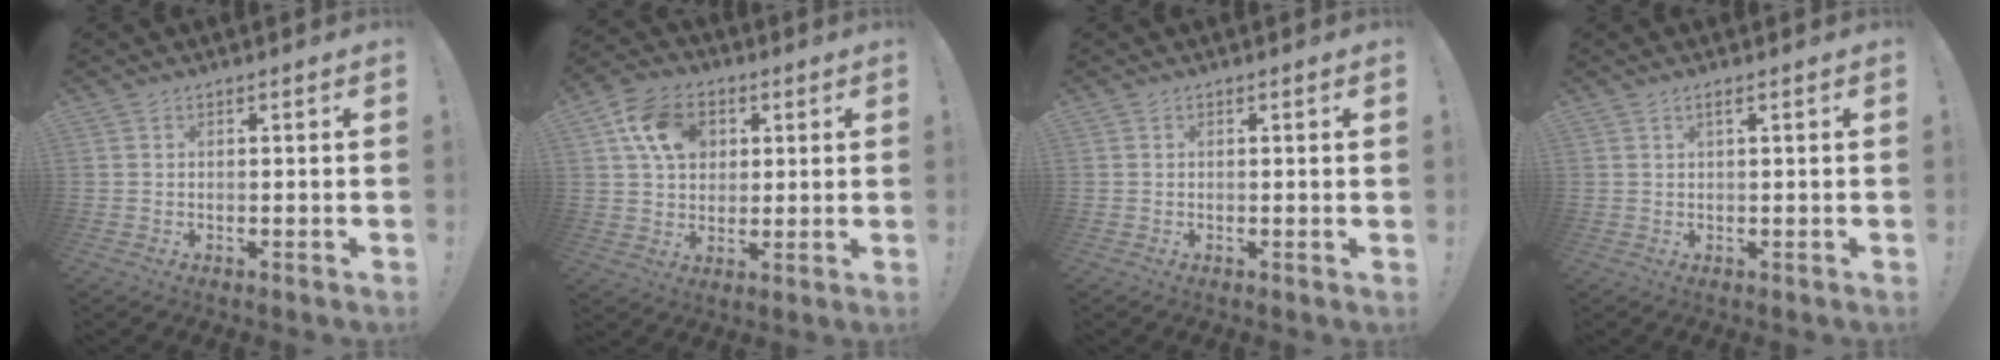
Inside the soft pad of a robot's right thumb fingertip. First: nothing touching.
{"total": 13.6, "force": [5.0, 10.4, 7.2], "torque": [-0.106, -0.004, 0.098]}
{"total": 0.9, "force": [0.1, -0.3, 0.8], "torque": [-0.008, -0.004, -0.001]}
{"total": 1.6, "force": [0.7, 0.0, 1.5], "torque": [-0.031, 0.000, 0.012]}